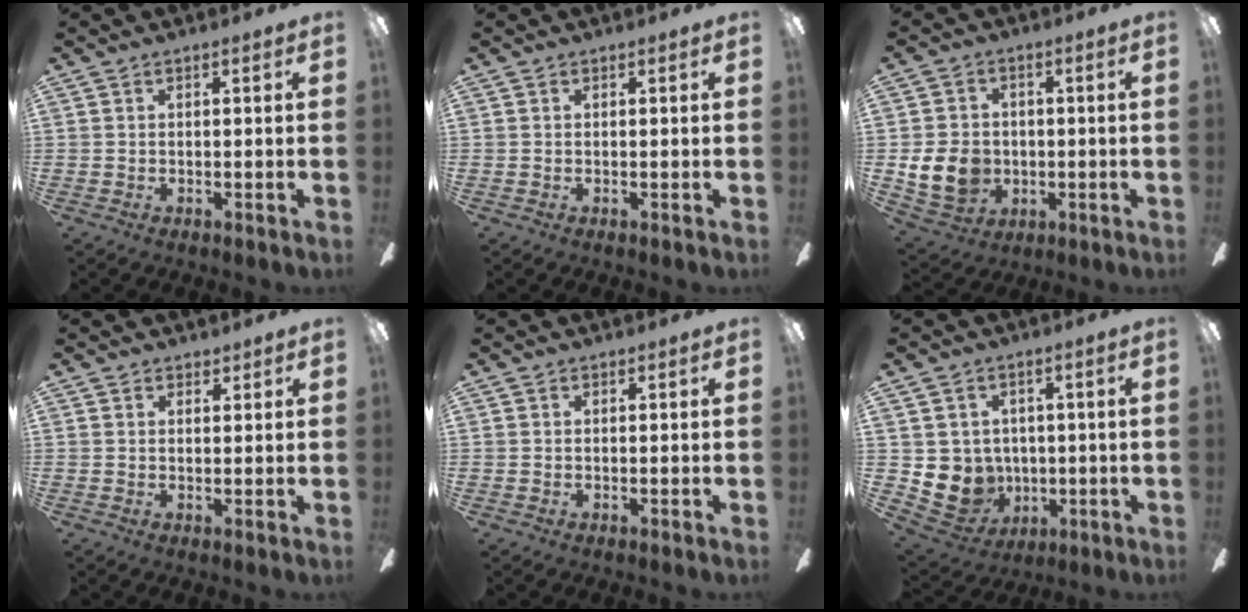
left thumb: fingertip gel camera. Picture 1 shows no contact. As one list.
[{"total": 0.0}, {"total": 11.0, "force": [-1.8, 9.2, 5.9], "torque": [-0.136, 0.014, -0.029]}, {"total": 1.8, "force": [1.4, 1.1, 0.1], "torque": [0.006, -0.002, 0.026]}, {"total": 0.0}, {"total": 7.2, "force": [1.2, 7.1, 0.6], "torque": [-0.038, -0.016, 0.034]}]